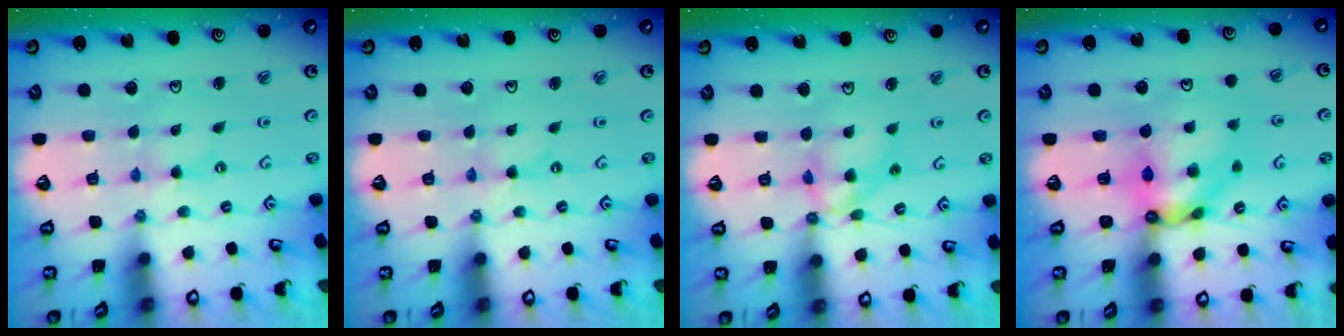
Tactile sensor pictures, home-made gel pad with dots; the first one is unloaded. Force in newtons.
{"total": 0.0}
{"total": 11.4, "press": 11.3, "slide": 1.2}
{"total": 10.6, "press": 10.6, "slide": 1.1}